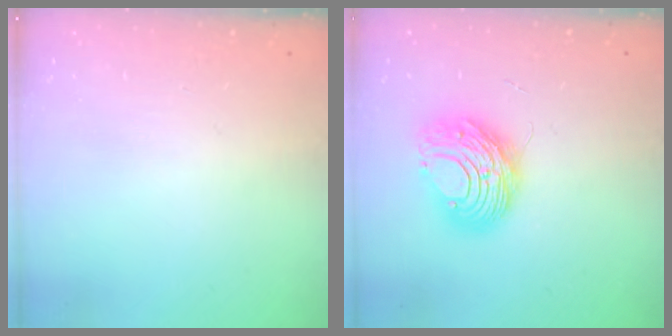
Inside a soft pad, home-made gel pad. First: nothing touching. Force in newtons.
{"total": 9.7, "press": 9.7, "slide": 1.2}